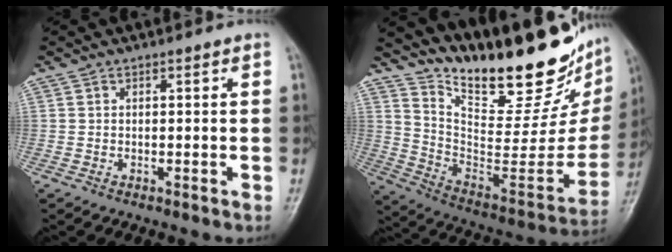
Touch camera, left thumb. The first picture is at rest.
{"total": 31.4, "force": [22.4, 10.6, 19.4], "torque": [-0.271, -0.118, 0.346]}